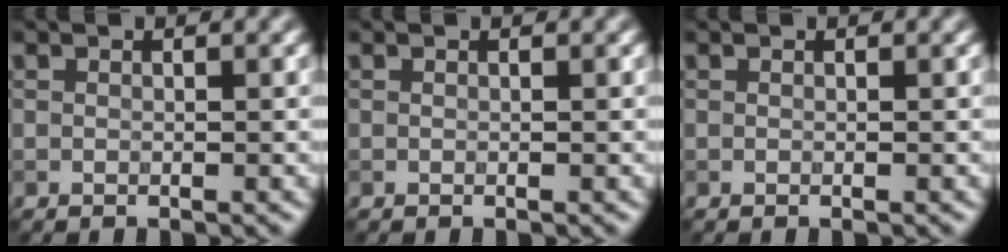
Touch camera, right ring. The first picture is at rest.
{"total": 0.0}
{"total": 0.0}